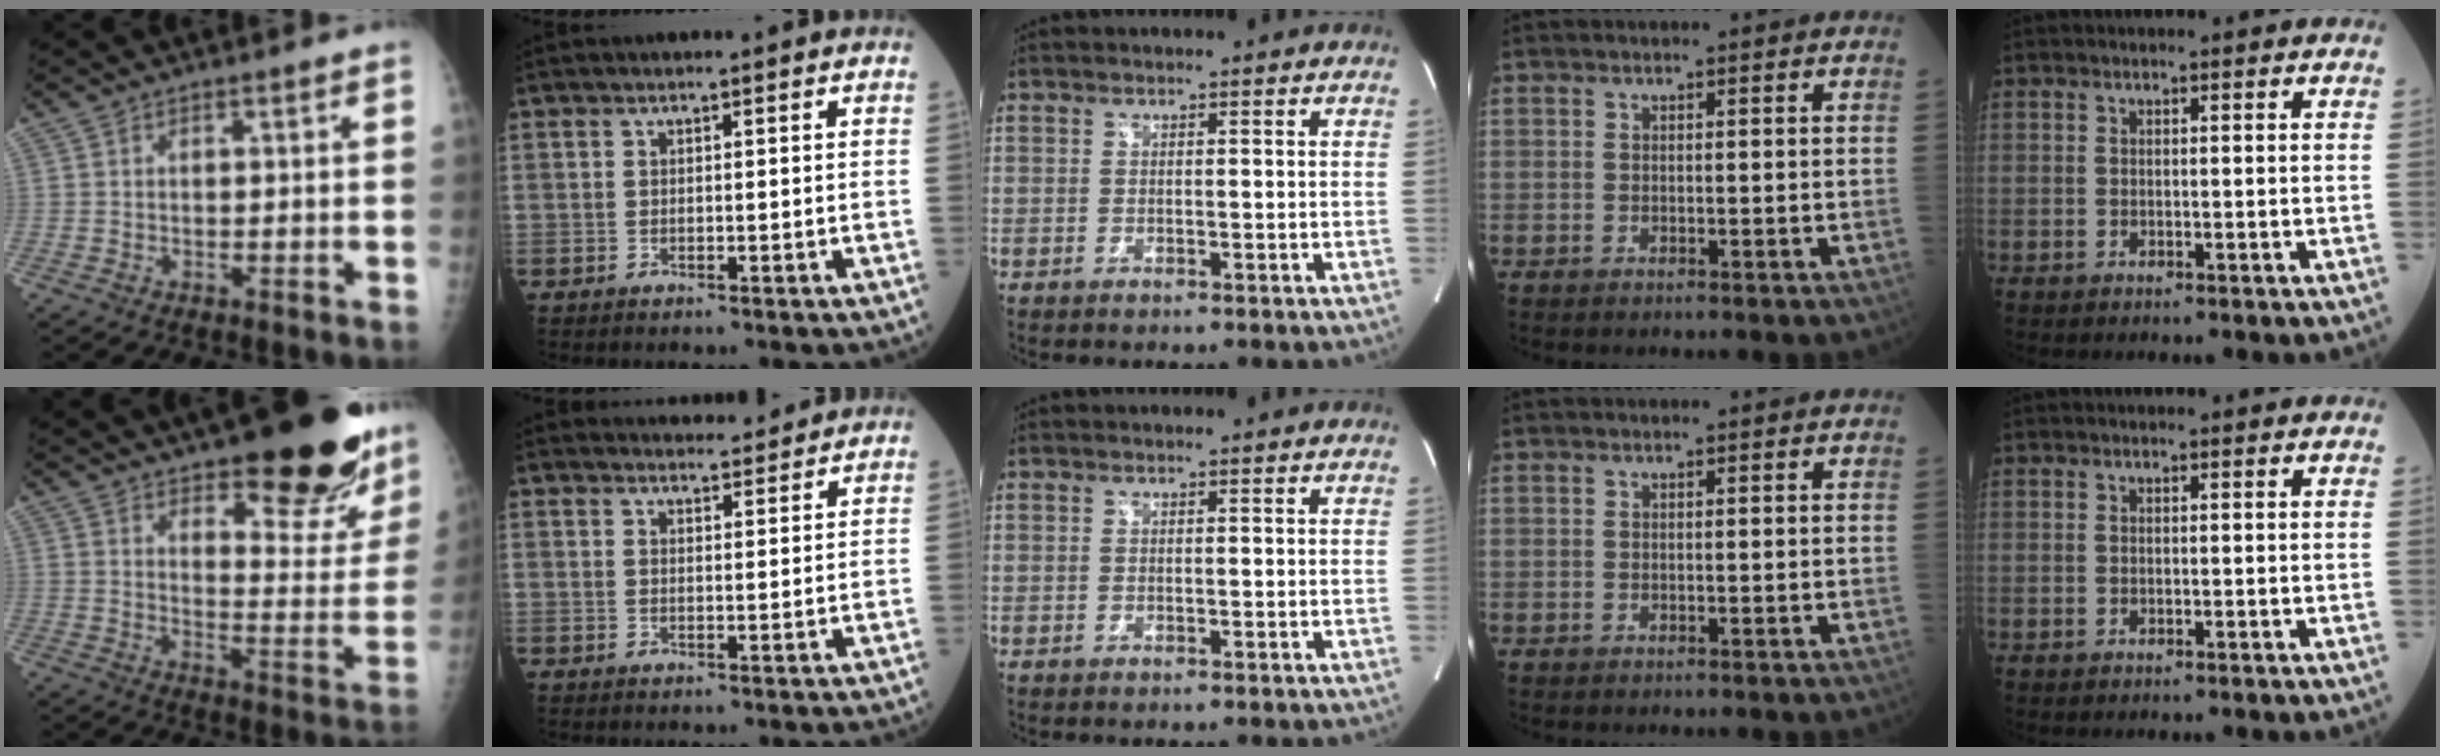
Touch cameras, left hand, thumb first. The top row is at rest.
{"thumb": {"total": 22.0, "force": [15.7, 7.4, 13.6], "torque": [-0.128, -0.100, 0.205]}, "index": {"total": 4.8, "force": [4.7, 1.0, 0.4], "torque": [0.000, 0.008, 0.052]}}